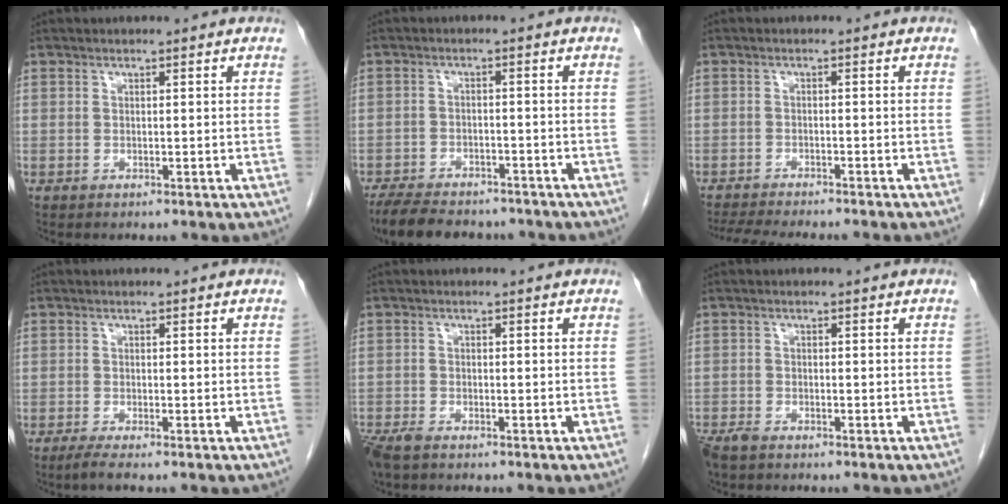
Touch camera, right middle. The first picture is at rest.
{"total": 12.3, "force": [-10.3, 4.3, 5.2], "torque": [-0.098, -0.004, -0.148]}
{"total": 11.3, "force": [-10.1, 1.2, 4.9], "torque": [-0.070, -0.015, -0.140]}
{"total": 1.7, "force": [-1.2, -0.2, 1.1], "torque": [-0.031, -0.006, -0.027]}
{"total": 4.0, "force": [-3.2, 1.1, 2.1], "torque": [-0.041, -0.011, -0.054]}
{"total": 3.1, "force": [-2.6, 0.9, 1.5], "torque": [-0.028, -0.008, -0.042]}